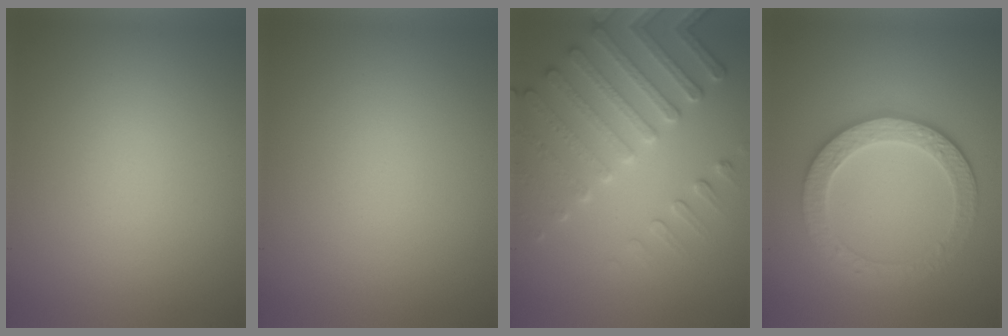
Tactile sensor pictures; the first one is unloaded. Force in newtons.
{"total": 0.0}
{"total": 5.2, "press": 4.7, "slide": 2.2}
{"total": 4.4, "press": 4.0, "slide": 2.0}